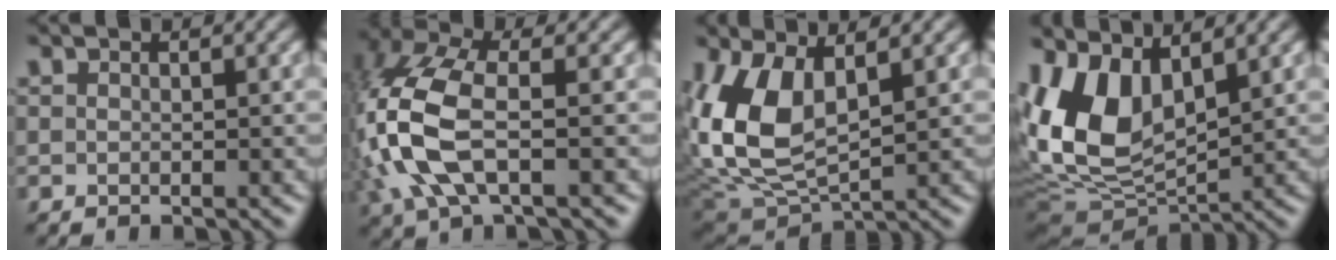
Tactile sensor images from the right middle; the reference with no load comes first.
{"total": 9.2, "force": [-1.2, 4.3, 8.0], "torque": [-0.208, 0.013, -0.035]}
{"total": 8.7, "force": [2.2, 4.8, 7.0], "torque": [-0.180, -0.004, 0.043]}
{"total": 10.4, "force": [2.1, 6.1, 8.1], "torque": [-0.175, -0.004, 0.035]}